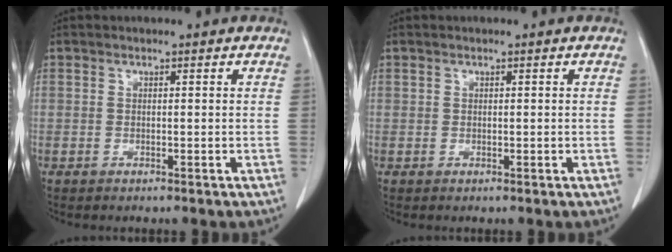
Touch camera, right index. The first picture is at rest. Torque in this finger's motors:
{"motor_torque": [-0.22, 0.21, -0.05, 0.00]}